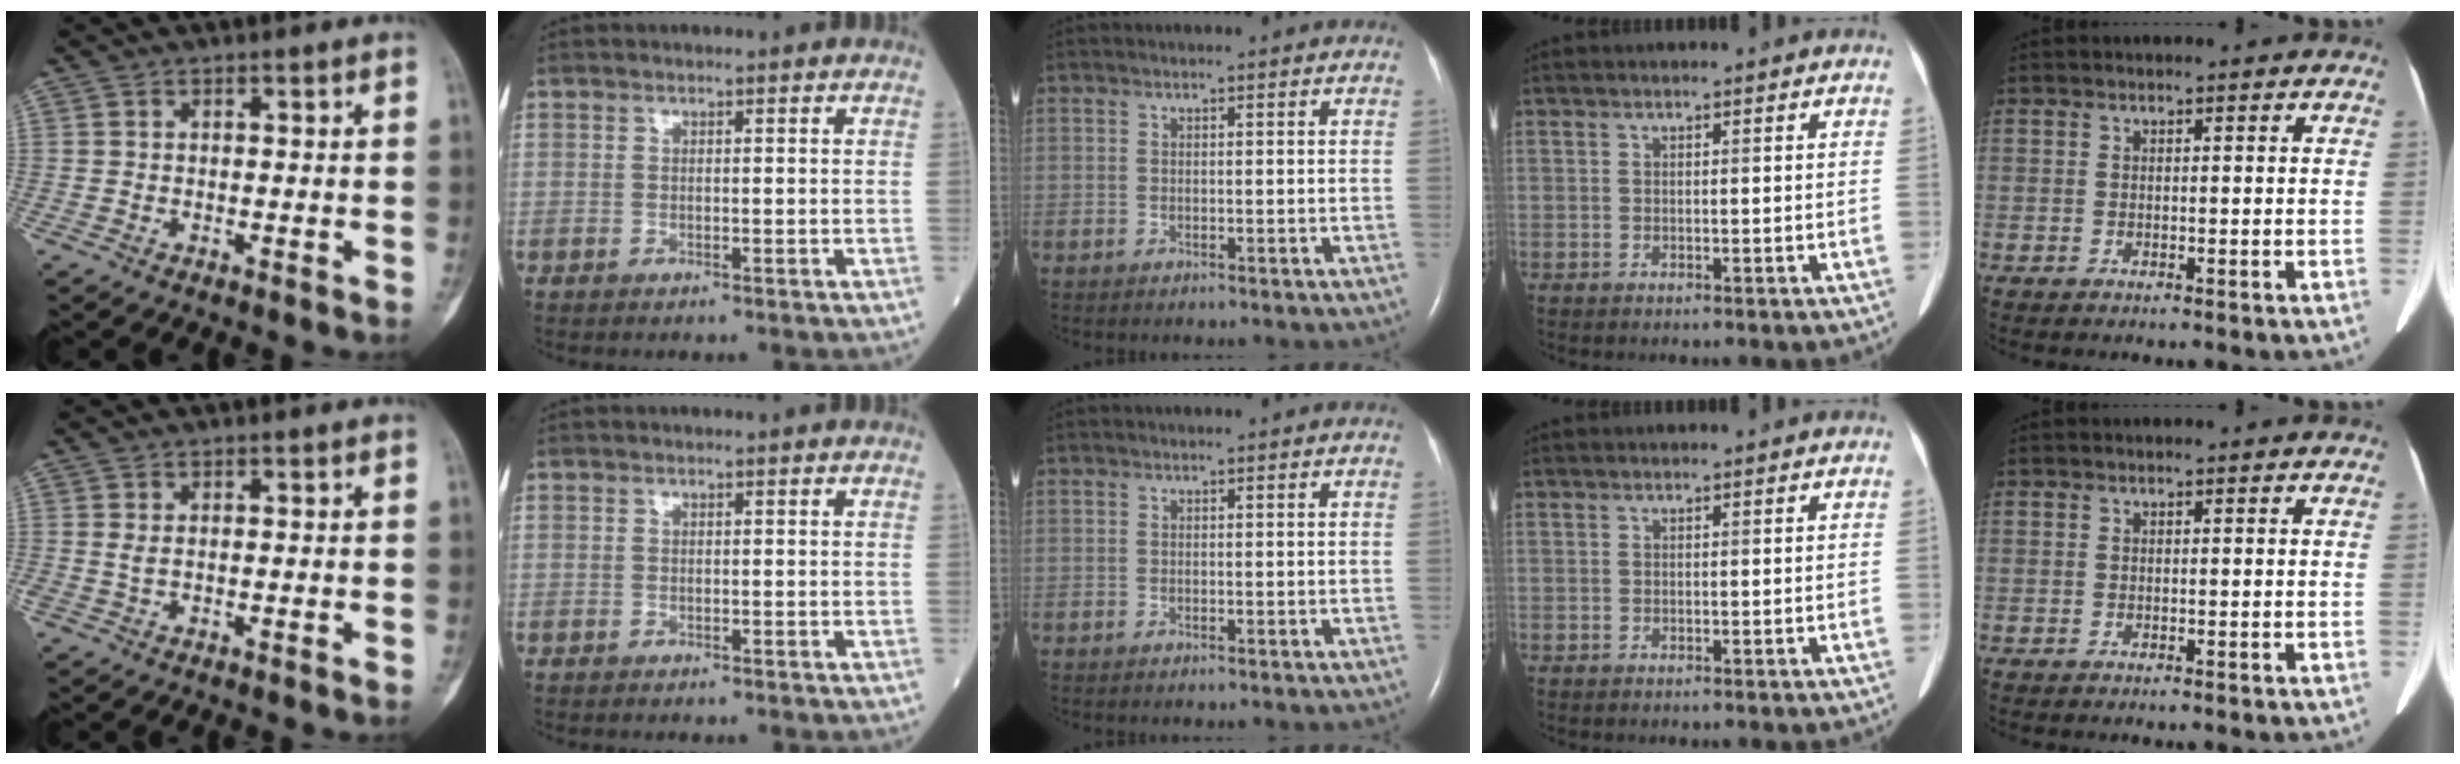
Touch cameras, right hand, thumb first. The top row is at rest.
{"thumb": {"total": 1.5, "force": [0.1, 0.5, 1.4], "torque": [-0.034, 0.002, 0.008]}}